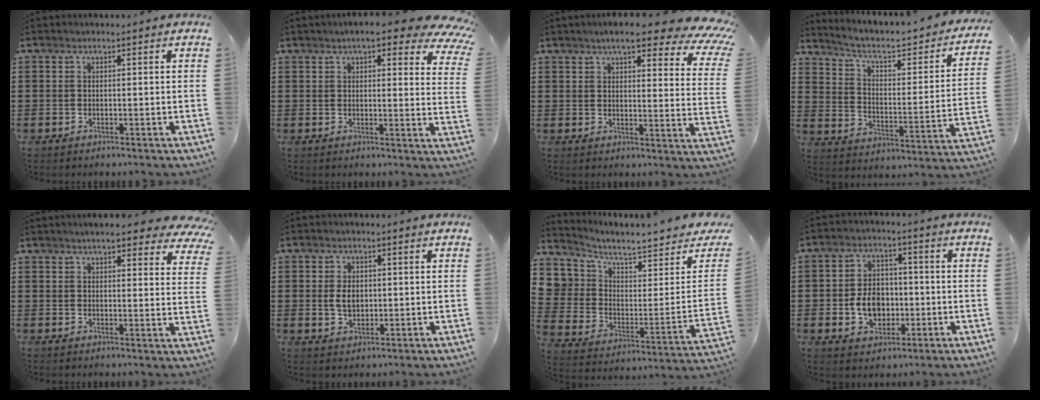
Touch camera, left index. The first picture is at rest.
{"total": 6.8, "force": [5.2, 1.4, 4.1], "torque": [-0.070, -0.015, 0.089]}
{"total": 8.4, "force": [6.5, 1.2, 5.3], "torque": [-0.097, -0.026, 0.109]}
{"total": 3.9, "force": [2.6, 1.4, 2.6], "torque": [-0.067, -0.024, 0.032]}
{"total": 5.7, "force": [4.9, 0.5, 2.8], "torque": [-0.054, -0.014, 0.085]}
{"total": 3.4, "force": [0.4, 2.2, 2.6], "torque": [-0.047, 0.004, 0.005]}
{"total": 3.7, "force": [3.1, 2.0, -0.4], "torque": [-0.027, -0.043, 0.052]}
{"total": 6.7, "force": [-1.1, 5.1, 4.2], "torque": [-0.074, 0.004, -0.023]}